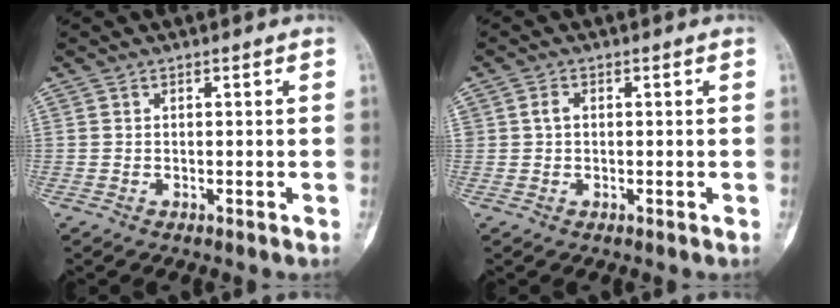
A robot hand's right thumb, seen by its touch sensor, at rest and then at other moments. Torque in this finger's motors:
{"motor_torque": [0.01, 0.01, 0.05, 0.13, 0.02]}